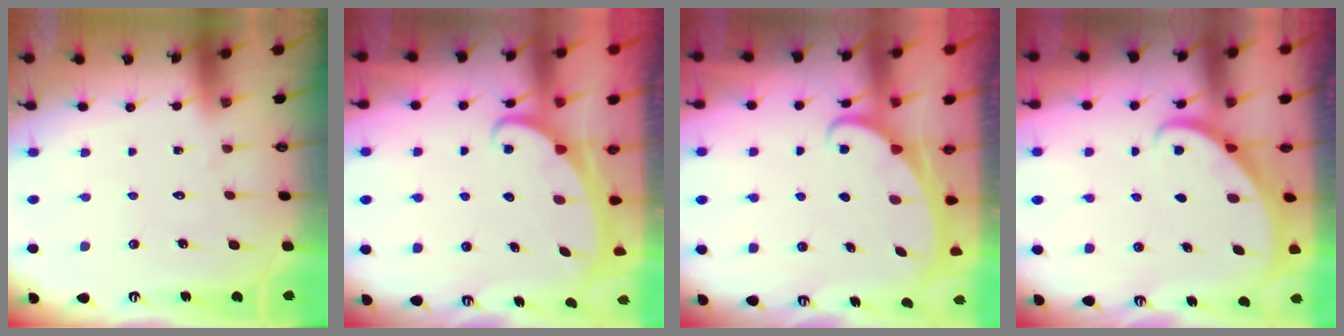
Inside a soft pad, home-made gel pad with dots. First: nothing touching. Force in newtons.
{"total": 2.3, "press": 2.2, "slide": 0.3}
{"total": 2.5, "press": 2.5, "slide": 0.3}
{"total": 2.5, "press": 2.5, "slide": 0.3}